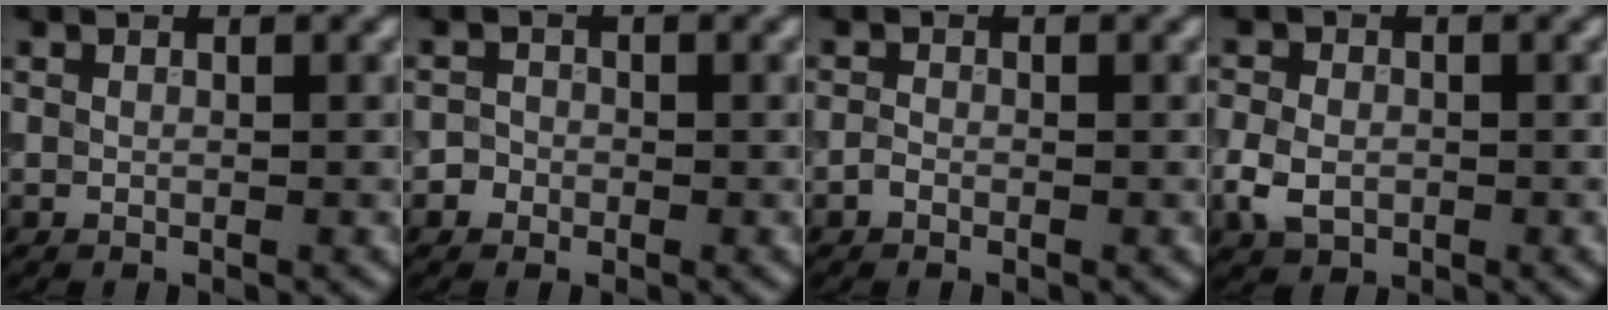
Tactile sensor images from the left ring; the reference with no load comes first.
{"total": 1.2, "force": [-0.4, 1.1, 0.1], "torque": [0.017, 0.000, -0.011]}
{"total": 0.7, "force": [-0.4, 0.4, 0.3], "torque": [-0.005, -0.001, -0.011]}
{"total": 3.3, "force": [-1.0, 2.5, 2.0], "torque": [-0.045, -0.005, -0.024]}